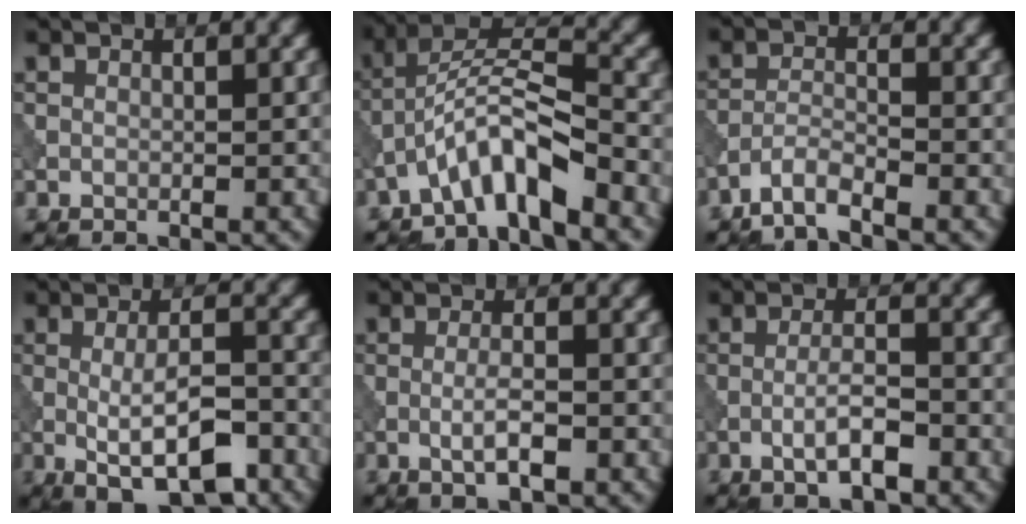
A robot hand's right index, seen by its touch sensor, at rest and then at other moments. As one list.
[{"total": 6.1, "force": [-4.0, 1.3, 4.4], "torque": [-0.080, 0.016, -0.078]}, {"total": 2.6, "force": [-2.2, 0.3, 1.3], "torque": [-0.027, 0.001, -0.054]}, {"total": 6.5, "force": [-2.1, 2.1, 5.8], "torque": [-0.097, -0.005, -0.033]}, {"total": 2.7, "force": [-0.8, 0.6, 2.5], "torque": [-0.047, 0.000, -0.017]}, {"total": 3.4, "force": [-1.4, 0.8, 3.0], "torque": [-0.055, 0.005, -0.029]}]